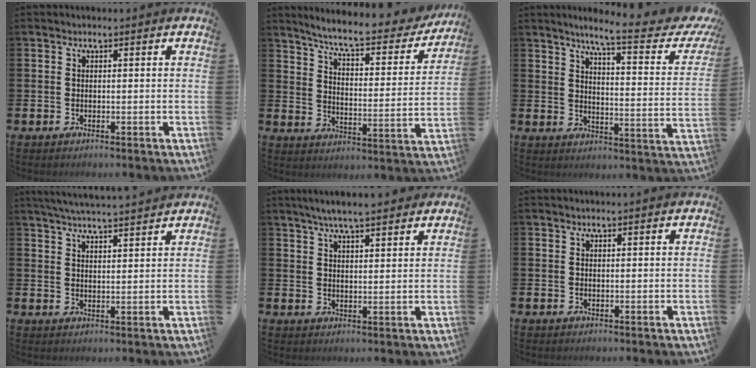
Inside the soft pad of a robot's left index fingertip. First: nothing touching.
{"total": 7.4, "force": [6.6, 1.1, 3.1], "torque": [-0.088, -0.046, 0.107]}
{"total": 7.6, "force": [5.9, 0.7, 4.7], "torque": [-0.084, -0.049, 0.084]}
{"total": 4.9, "force": [4.8, -0.2, 0.9], "torque": [-0.030, -0.022, 0.086]}
{"total": 5.3, "force": [4.9, 0.4, 1.9], "torque": [-0.047, -0.013, 0.087]}
{"total": 0.6, "force": [0.5, -0.1, 0.1], "torque": [-0.001, 0.000, 0.010]}